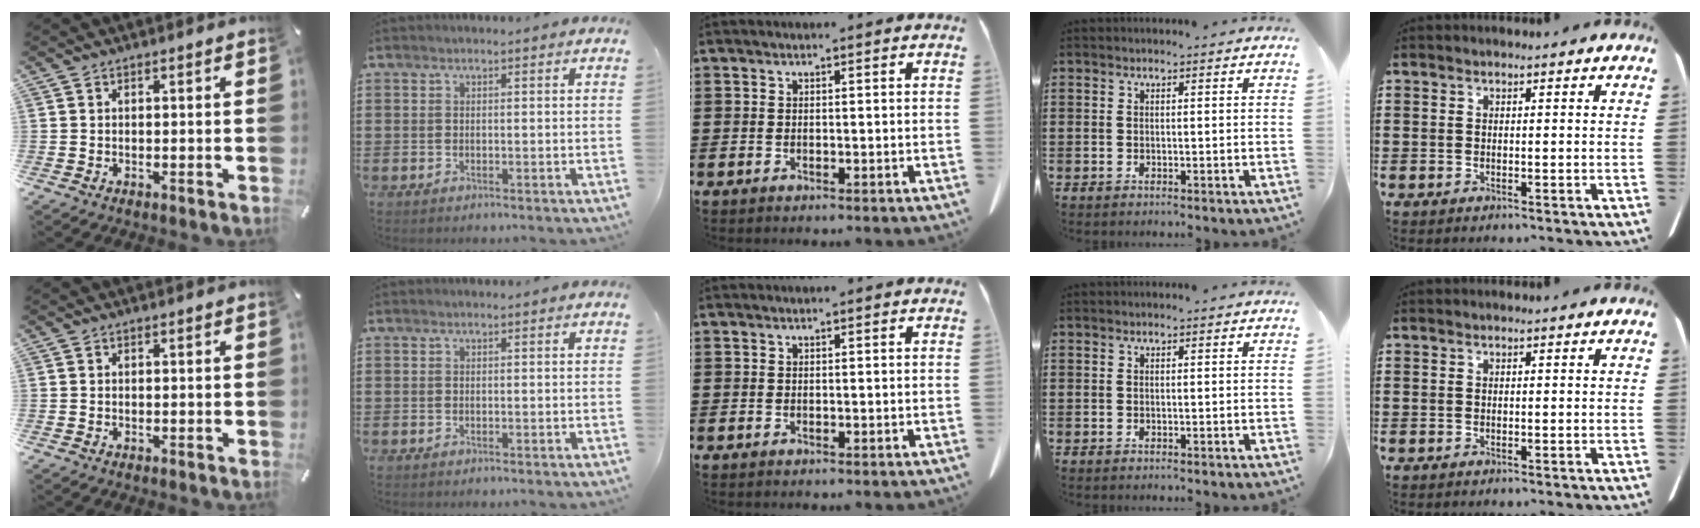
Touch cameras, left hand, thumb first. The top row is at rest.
{}